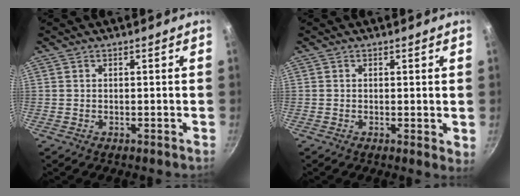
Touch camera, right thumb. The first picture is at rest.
{"total": 2.1, "force": [0.3, 0.8, 1.9], "torque": [-0.022, -0.005, 0.002]}